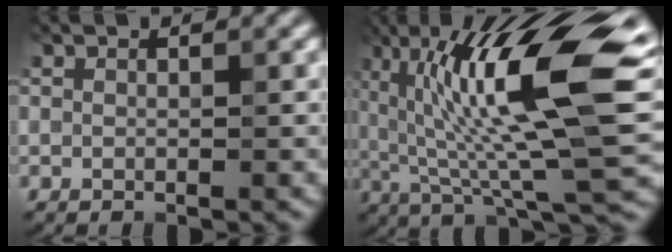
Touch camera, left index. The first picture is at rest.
{"total": 14.9, "force": [3.7, 3.2, 14.1], "torque": [-0.233, 0.014, 0.062]}